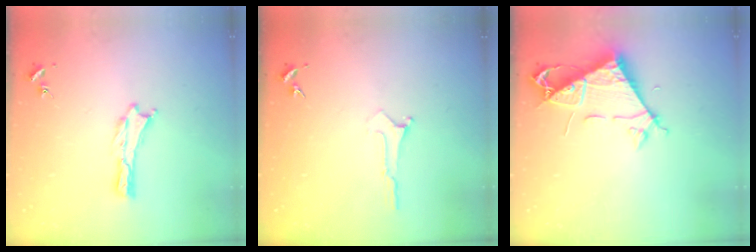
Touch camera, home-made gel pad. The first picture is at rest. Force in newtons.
{"total": 0.0}
{"total": 7.5, "press": 7.5, "slide": 0.7}